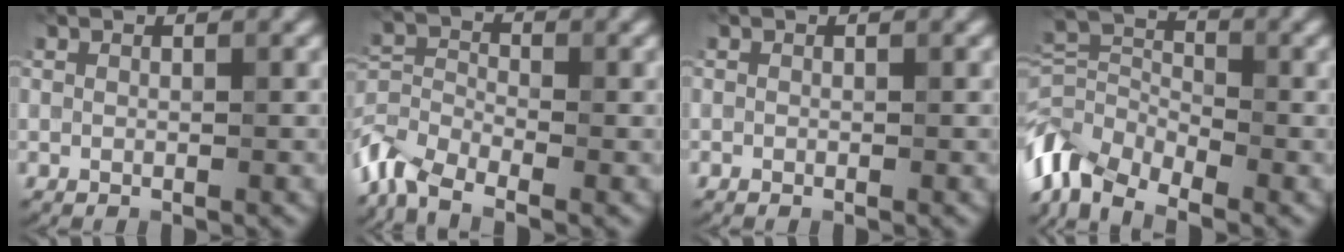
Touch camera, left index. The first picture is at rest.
{"total": 5.2, "force": [-3.9, 2.1, 2.7], "torque": [-0.062, -0.001, -0.095]}
{"total": 0.0}
{"total": 7.1, "force": [-4.9, 3.6, 3.6], "torque": [-0.077, 0.000, -0.114]}